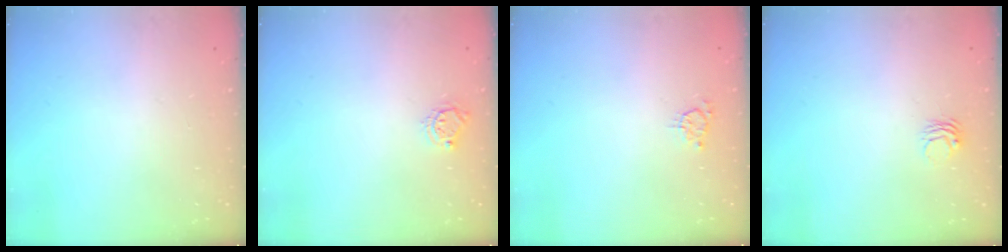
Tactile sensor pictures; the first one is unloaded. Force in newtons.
{"total": 5.2, "press": 5.2, "slide": 0.2}
{"total": 2.9, "press": 2.9, "slide": 0.5}
{"total": 2.7, "press": 2.7, "slide": 0.2}